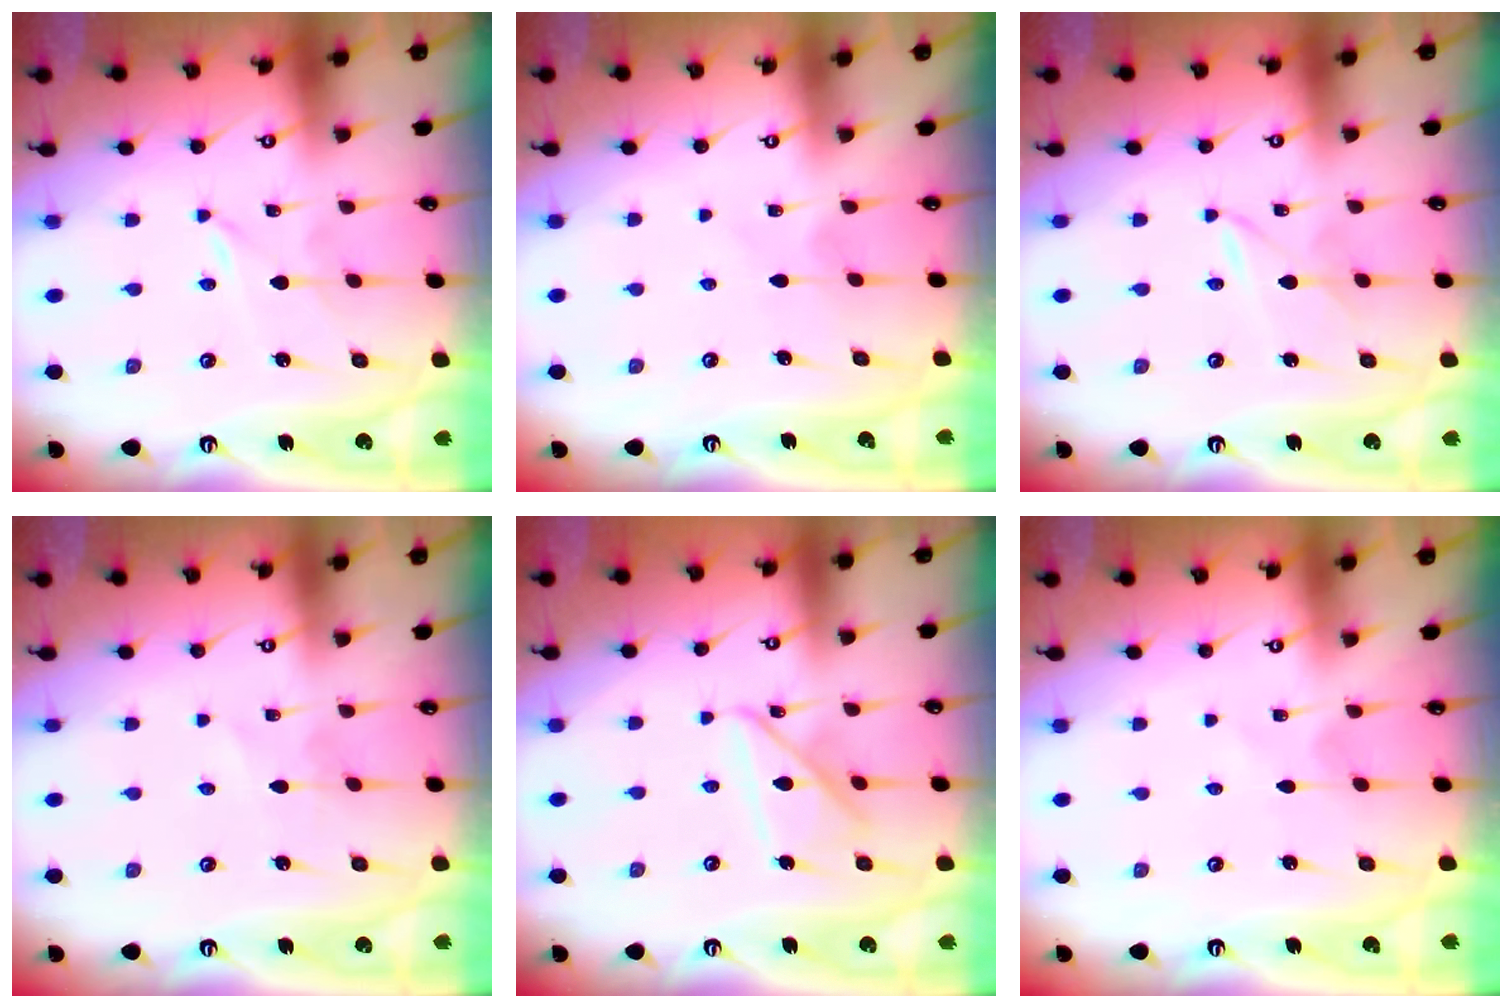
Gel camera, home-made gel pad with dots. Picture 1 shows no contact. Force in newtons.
{"total": 3.6, "press": 3.6, "slide": 0.4}
{"total": 1.7, "press": 1.6, "slide": 0.2}
{"total": 1.4, "press": 1.4, "slide": 0.1}
{"total": 12.2, "press": 12.2, "slide": 1.2}
{"total": 1.0, "press": 1.0, "slide": 0.1}